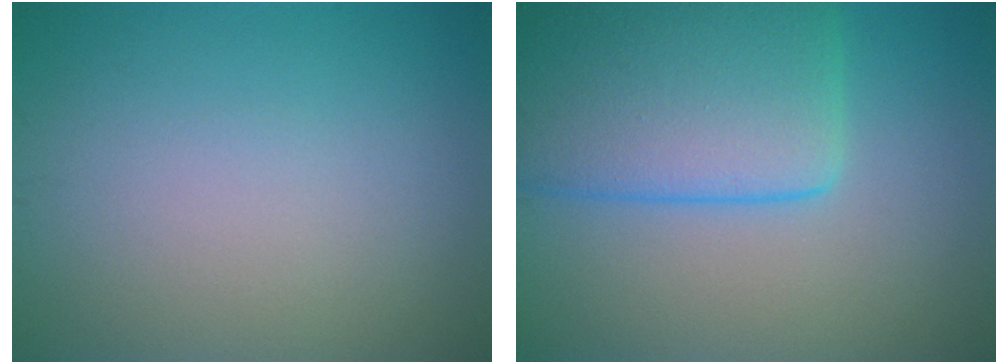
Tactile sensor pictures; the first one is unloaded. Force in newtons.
{"total": 8.6, "press": 8.6, "slide": 0.4}